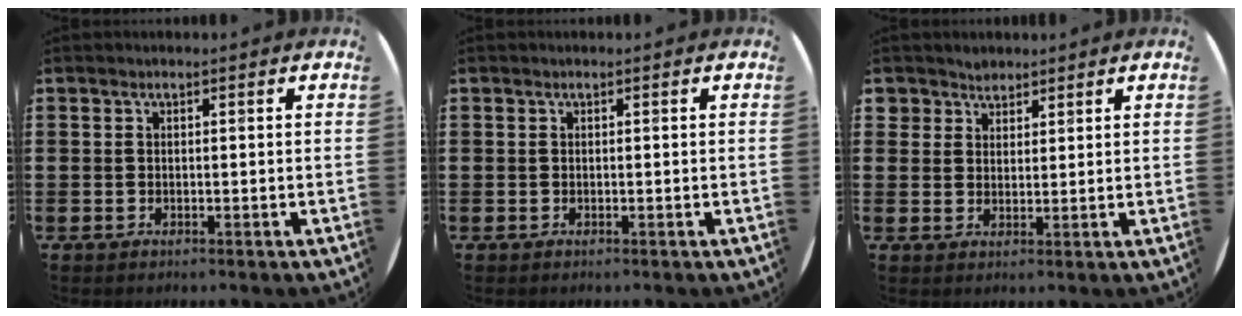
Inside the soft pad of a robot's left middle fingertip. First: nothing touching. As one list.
[{"total": 0.0}, {"total": 2.6, "force": [2.2, 1.4, -0.1], "torque": [0.002, 0.004, 0.043]}]